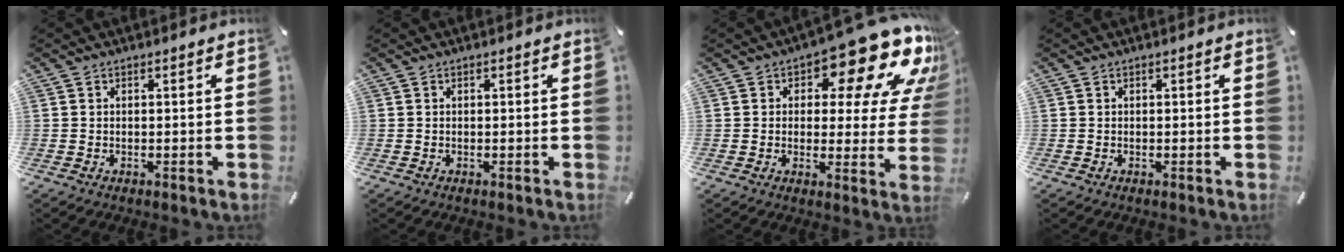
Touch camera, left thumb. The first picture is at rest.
{"total": 0.0}
{"total": 18.1, "force": [11.2, 8.0, 11.7], "torque": [-0.150, -0.078, 0.184]}
{"total": 0.0}